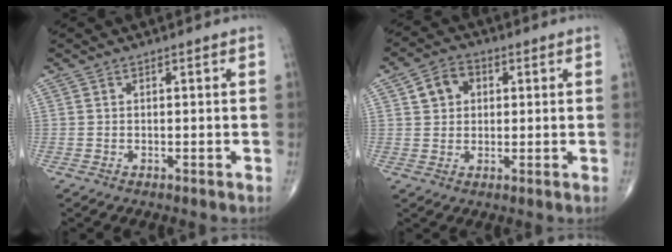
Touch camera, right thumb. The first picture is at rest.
{"total": 5.9, "force": [1.8, 4.7, 2.9], "torque": [-0.030, 0.006, 0.025]}